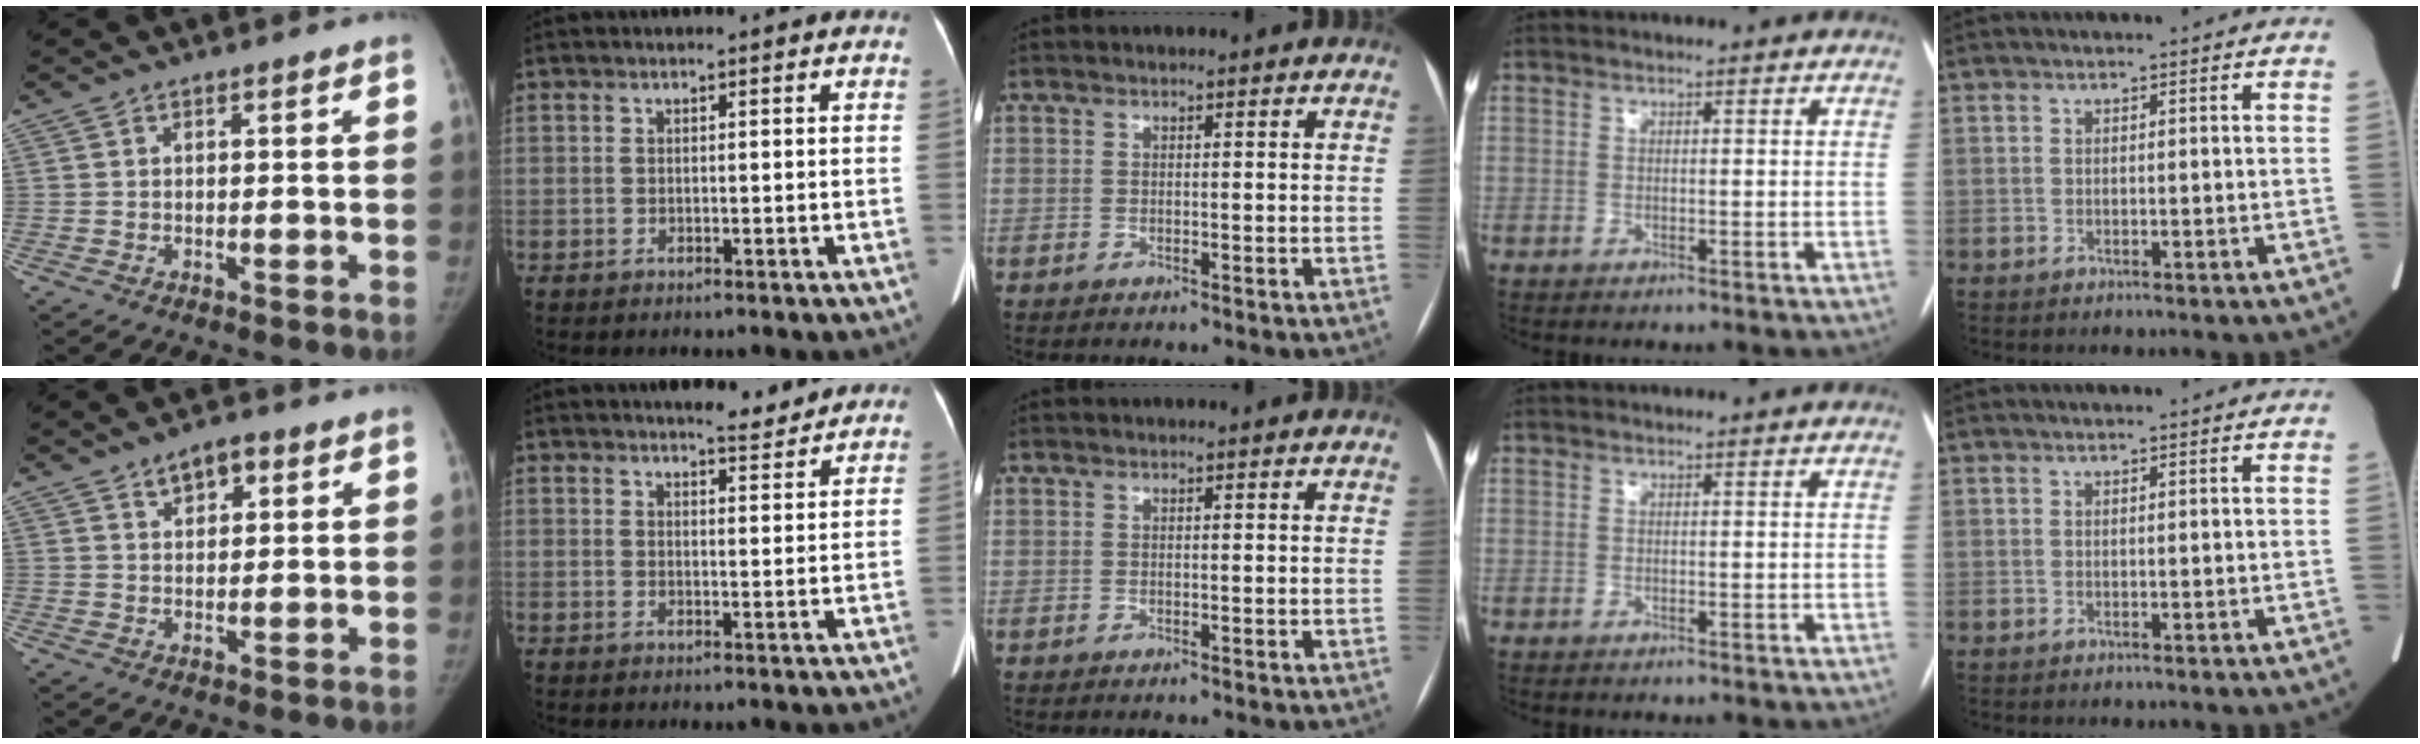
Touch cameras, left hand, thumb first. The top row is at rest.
{"thumb": {"total": 4.3, "force": [2.4, 2.4, 2.6], "torque": [-0.020, -0.008, 0.037]}, "index": {"total": 3.9, "force": [3.6, 0.7, 1.2], "torque": [-0.020, -0.004, 0.047]}}